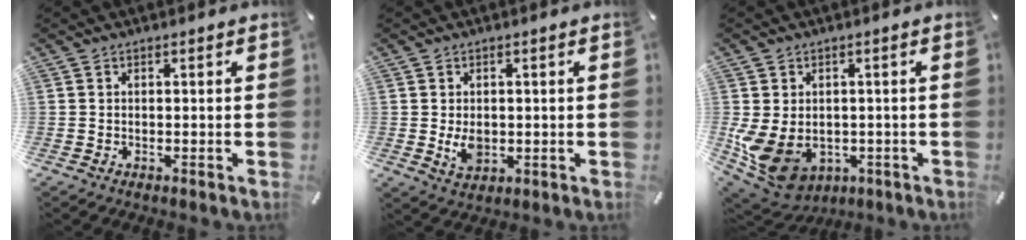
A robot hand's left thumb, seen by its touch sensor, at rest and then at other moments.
{"total": 4.5, "force": [-0.4, 3.4, 3.0], "torque": [-0.061, -0.002, -0.008]}
{"total": 8.1, "force": [-1.6, 6.9, 3.9], "torque": [-0.095, -0.014, -0.031]}